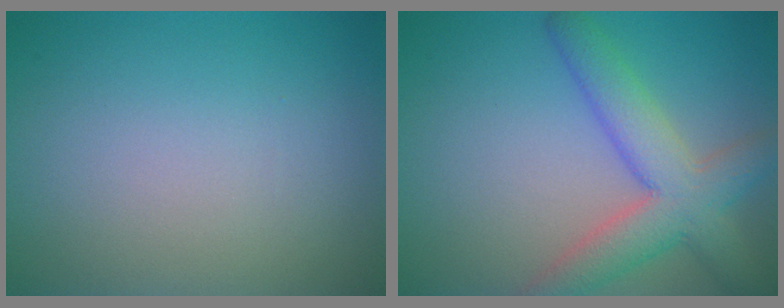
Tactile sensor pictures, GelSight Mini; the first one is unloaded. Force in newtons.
{"total": 6.2, "press": 6.2, "slide": 0.4}